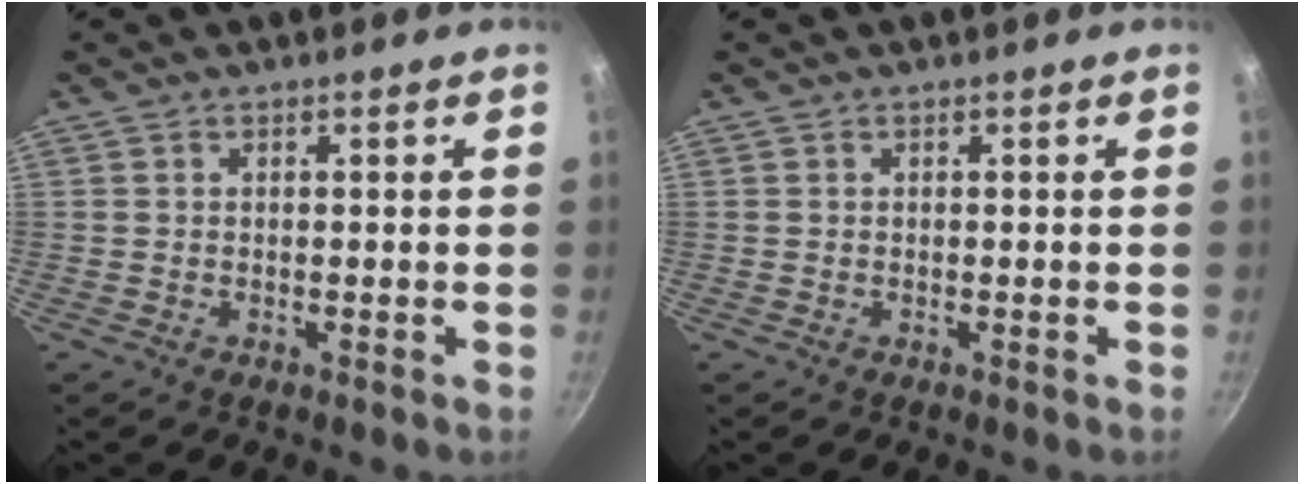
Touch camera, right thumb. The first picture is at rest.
{"total": 0.0}